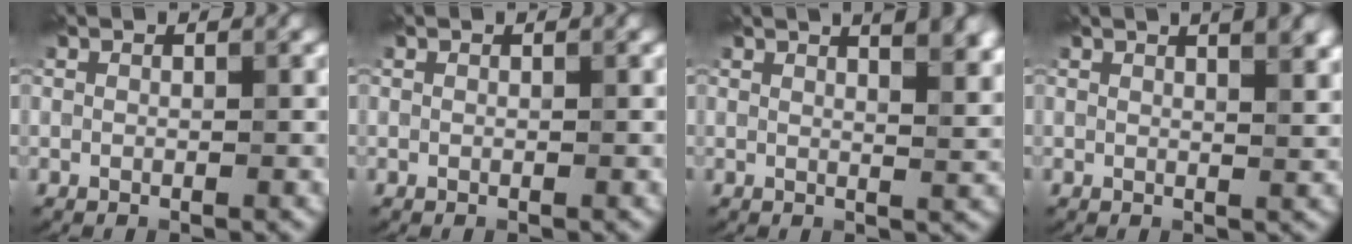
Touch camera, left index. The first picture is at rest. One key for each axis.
{"total": 0.0}
{"total": 7.5, "fx": 4.6, "fy": 3.0, "fz": 5.1, "tx": -0.026, "ty": 0.042, "tz": 0.032}
{"total": 5.3, "fx": 3.0, "fy": 2.2, "fz": 3.7, "tx": -0.018, "ty": 0.026, "tz": 0.015}